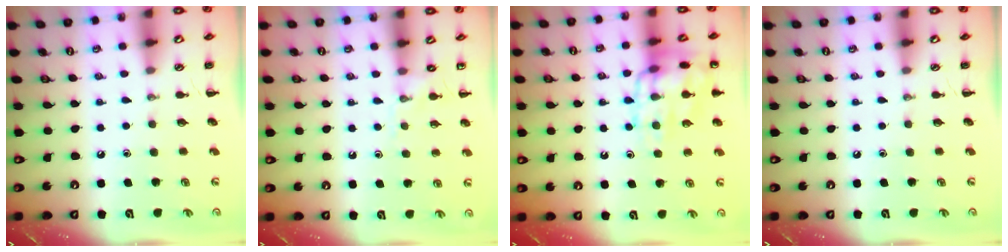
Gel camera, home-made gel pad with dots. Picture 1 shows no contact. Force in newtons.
{"total": 6.1, "press": 5.9, "slide": 1.5}
{"total": 14.7, "press": 14.6, "slide": 1.6}
{"total": 0.0}